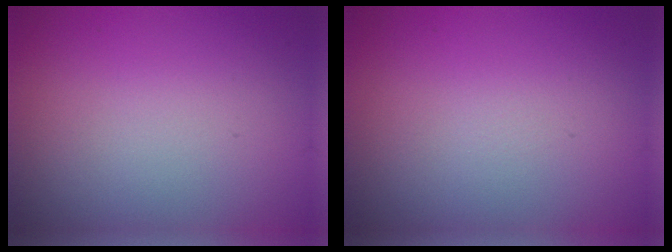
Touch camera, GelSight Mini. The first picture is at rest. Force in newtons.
{"total": 0.0}